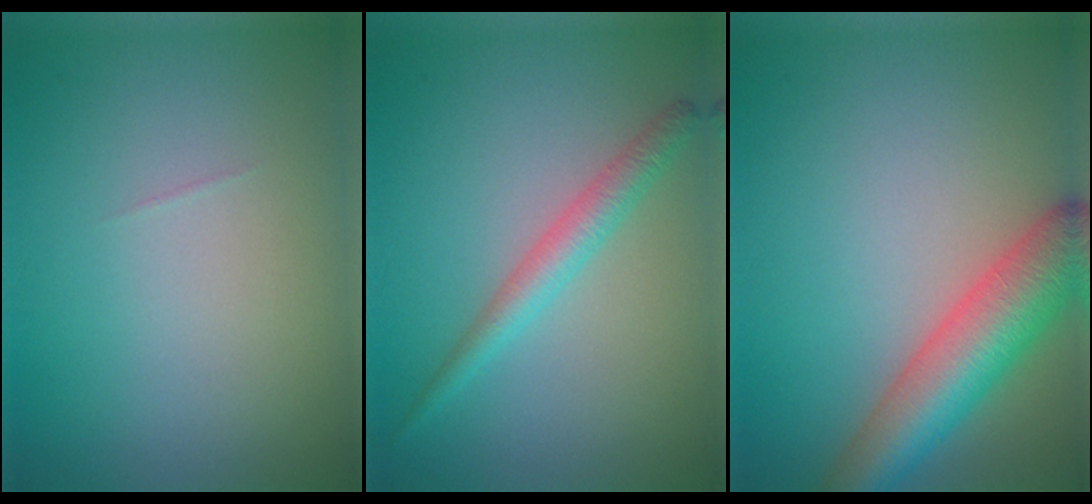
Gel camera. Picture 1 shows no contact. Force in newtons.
{"total": 2.4, "press": 2.4, "slide": 0.1}
{"total": 7.2, "press": 7.2, "slide": 0.4}